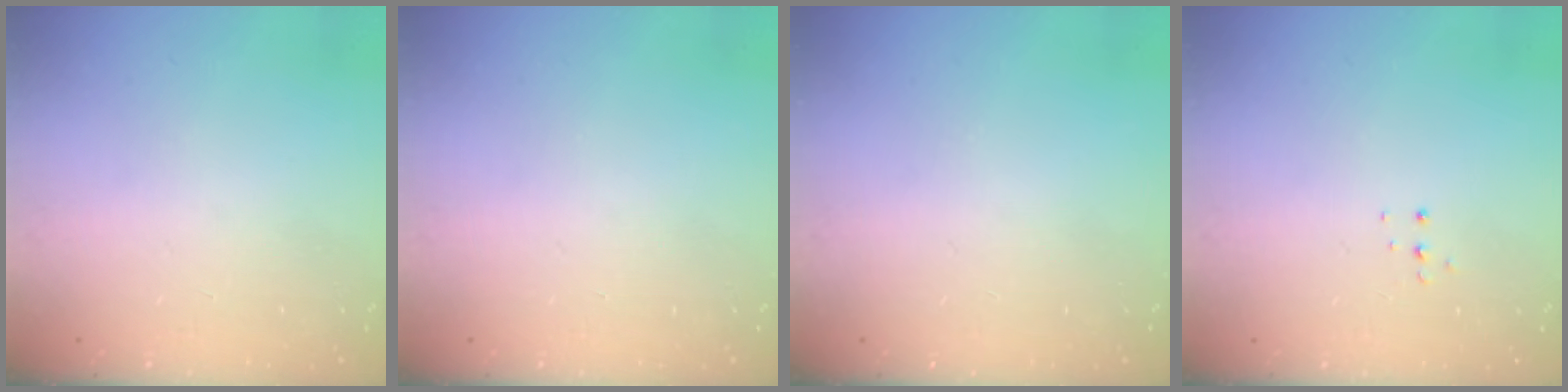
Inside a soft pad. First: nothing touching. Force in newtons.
{"total": 0.6, "press": 0.0, "slide": 0.6}
{"total": 0.0}
{"total": 3.4, "press": 3.3, "slide": 0.8}